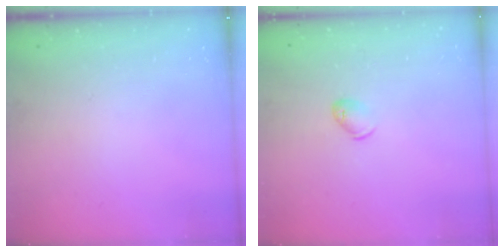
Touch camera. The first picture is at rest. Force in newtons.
{"total": 4.8, "press": 4.7, "slide": 0.8}